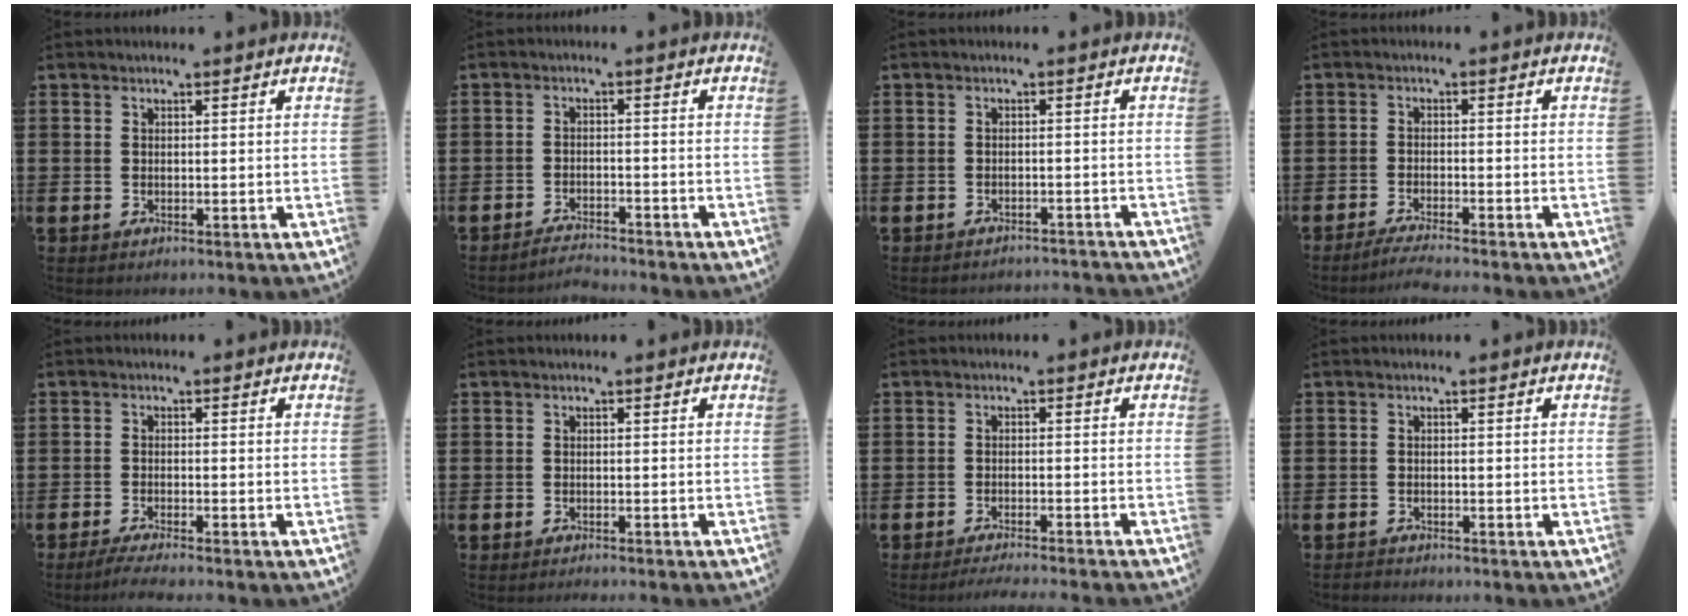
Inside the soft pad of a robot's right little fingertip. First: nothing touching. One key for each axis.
{"total": 2.2, "fx": -2.2, "fy": -0.1, "fz": 0.0, "tx": -0.004, "ty": 0.003, "tz": -0.046}
{"total": 1.3, "fx": -1.3, "fy": -0.1, "fz": 0.0, "tx": -0.002, "ty": 0.003, "tz": -0.027}
{"total": 2.3, "fx": -2.0, "fy": -0.2, "fz": 1.1, "tx": -0.017, "ty": 0.001, "tz": -0.037}
{"total": 1.9, "fx": -1.5, "fy": -0.1, "fz": 1.2, "tx": -0.018, "ty": 0.000, "tz": -0.028}
{"total": 0.6, "fx": -0.6, "fy": -0.1, "fz": 0.0, "tx": 0.000, "ty": -0.002, "tz": -0.012}
{"total": 1.5, "fx": -1.5, "fy": -0.3, "fz": 0.3, "tx": -0.004, "ty": 0.002, "tz": -0.028}
{"total": 0.7, "fx": -0.7, "fy": 0.1, "fz": -0.1, "tx": 0.000, "ty": -0.001, "tz": -0.014}